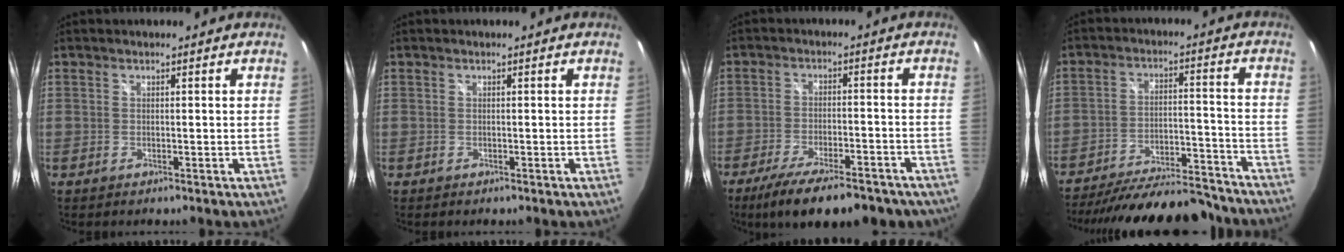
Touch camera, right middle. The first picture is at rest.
{"total": 0.0}
{"total": 18.6, "force": [-14.4, 5.8, 10.2], "torque": [-0.184, -0.036, -0.201]}
{"total": 25.2, "force": [-22.2, 6.1, 10.2], "torque": [-0.189, -0.007, -0.296]}